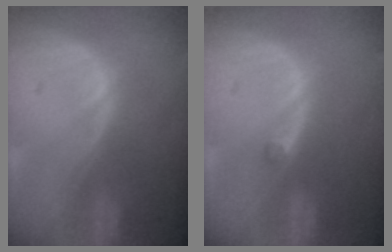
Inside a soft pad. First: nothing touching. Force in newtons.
{"total": 1.0, "press": 0.9, "slide": 0.5}